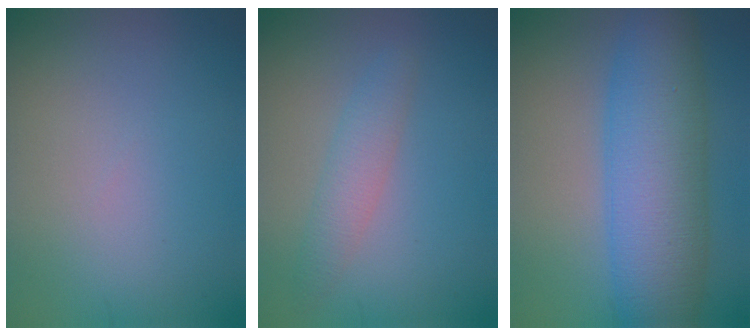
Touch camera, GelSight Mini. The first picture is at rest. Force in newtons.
{"total": 2.2, "press": 2.2, "slide": 0.1}
{"total": 9.5, "press": 9.5, "slide": 0.0}